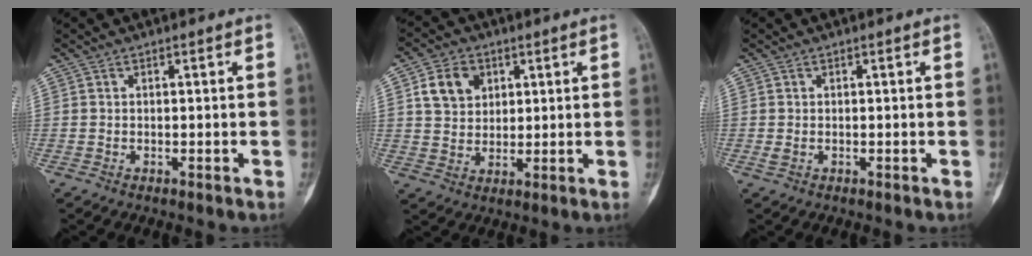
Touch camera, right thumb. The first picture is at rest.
{"total": 7.8, "force": [3.0, 6.1, 3.9], "torque": [-0.045, -0.006, 0.055]}
{"total": 0.7, "force": [-0.1, 0.5, 0.6], "torque": [-0.015, 0.001, 0.001]}